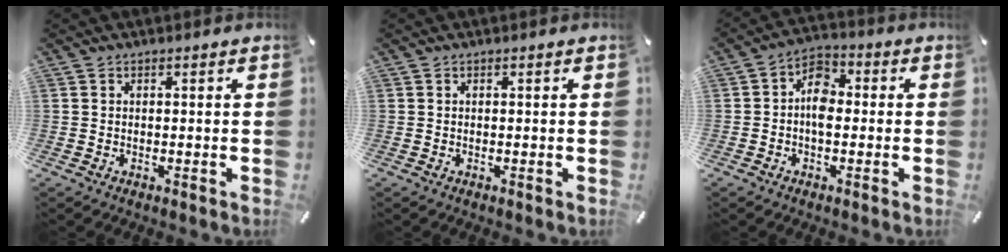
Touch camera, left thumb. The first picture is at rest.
{"total": 0.0}
{"total": 6.3, "force": [-1.2, 4.0, 4.8], "torque": [-0.082, 0.016, -0.023]}